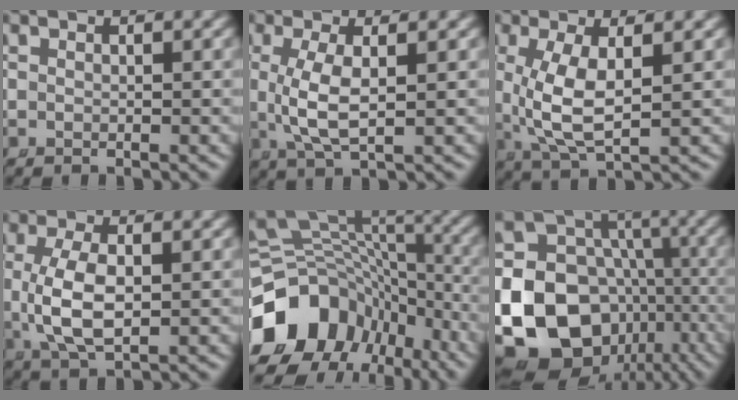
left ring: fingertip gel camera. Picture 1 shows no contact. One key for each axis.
{"total": 4.0, "fx": 0.1, "fy": 1.2, "fz": 3.8, "tx": -0.094, "ty": -0.012, "tz": 0.017}
{"total": 5.7, "fx": 0.5, "fy": 2.3, "fz": 5.2, "tx": -0.110, "ty": -0.014, "tz": 0.026}
{"total": 4.9, "fx": -0.1, "fy": 2.3, "fz": 4.3, "tx": -0.109, "ty": -0.008, "tz": 0.010}
{"total": 15.2, "fx": -4.8, "fy": 12.0, "fz": 8.0, "tx": -0.144, "ty": -0.038, "tz": -0.070}
{"total": 21.9, "fx": -5.0, "fy": 18.6, "fz": 10.3, "tx": -0.250, "ty": -0.086, "tz": -0.065}